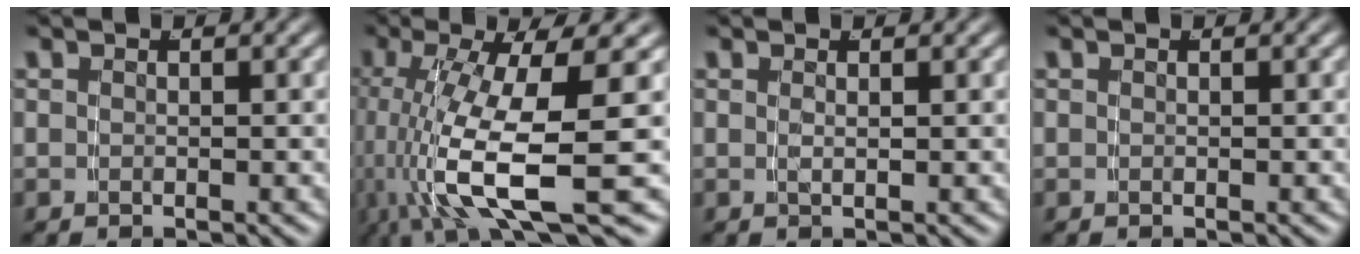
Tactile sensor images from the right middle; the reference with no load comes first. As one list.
[{"total": 9.3, "force": [-2.9, 3.2, 8.3], "torque": [-0.152, -0.033, -0.026]}, {"total": 0.8, "force": [0.1, -0.7, 0.4], "torque": [-0.012, -0.004, 0.008]}, {"total": 0.0}]